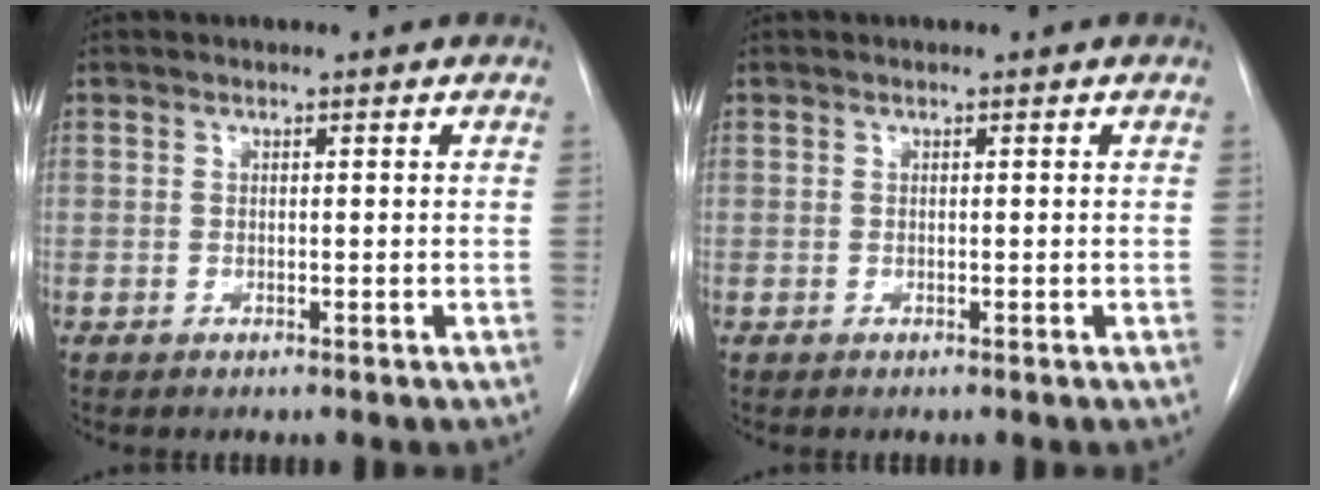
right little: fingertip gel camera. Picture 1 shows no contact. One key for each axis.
{"total": 0.0}